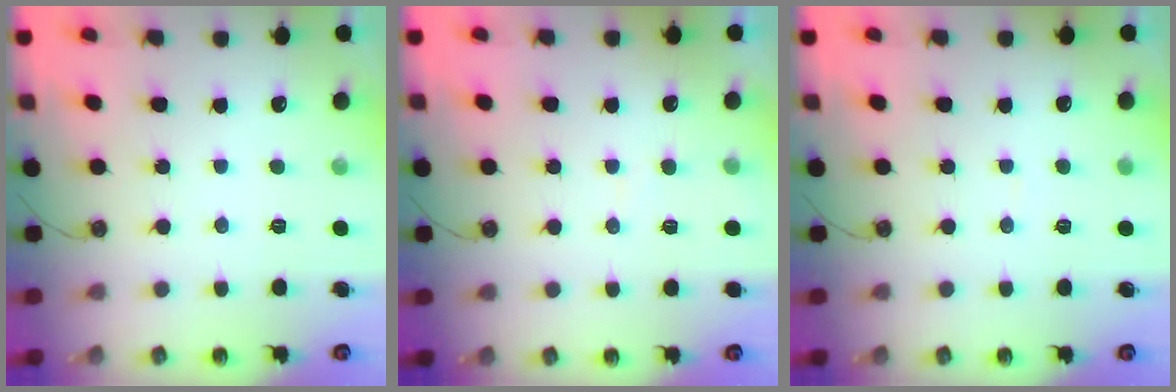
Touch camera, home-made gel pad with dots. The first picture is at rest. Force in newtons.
{"total": 2.5, "press": 2.5, "slide": 0.1}
{"total": 1.9, "press": 1.9, "slide": 0.2}